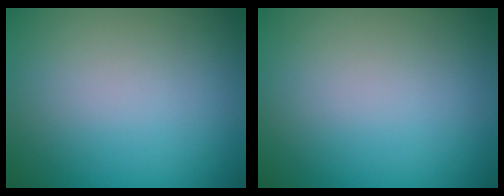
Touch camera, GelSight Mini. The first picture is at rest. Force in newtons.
{"total": 0.0}